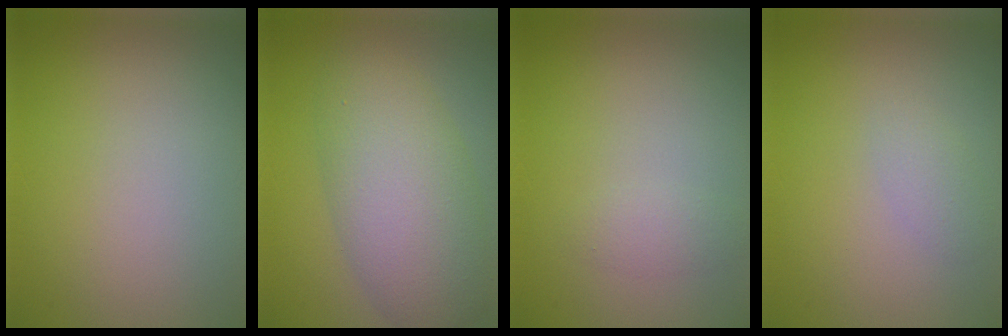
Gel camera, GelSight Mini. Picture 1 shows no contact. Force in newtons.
{"total": 7.3, "press": 7.3, "slide": 0.1}
{"total": 1.1, "press": 1.1, "slide": 0.0}
{"total": 1.2, "press": 1.2, "slide": 0.1}